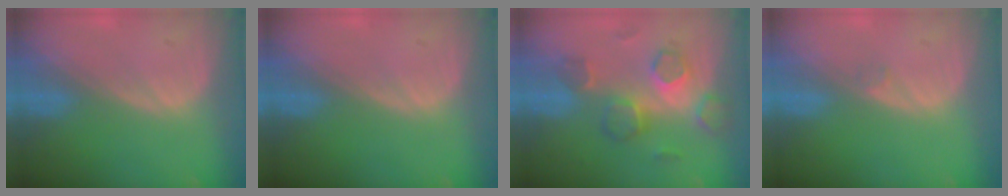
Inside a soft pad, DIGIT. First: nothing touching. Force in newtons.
{"total": 0.0}
{"total": 8.1, "press": 7.4, "slide": 3.3}
{"total": 0.5, "press": 0.5, "slide": 0.1}